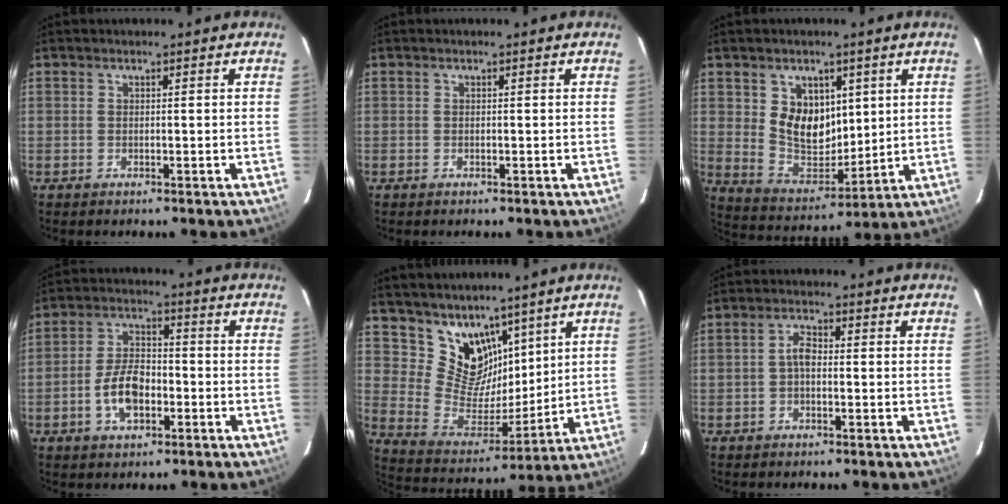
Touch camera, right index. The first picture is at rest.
{"total": 0.0}
{"total": 11.2, "force": [3.6, 8.2, 6.6], "torque": [-0.118, -0.003, 0.088]}
{"total": 8.2, "force": [-3.0, 4.4, 6.3], "torque": [-0.126, 0.013, -0.049]}
{"total": 12.6, "force": [8.8, 7.9, 4.2], "torque": [-0.078, -0.002, 0.180]}
{"total": 2.5, "force": [-0.5, 1.4, 2.1], "torque": [-0.043, 0.010, -0.008]}